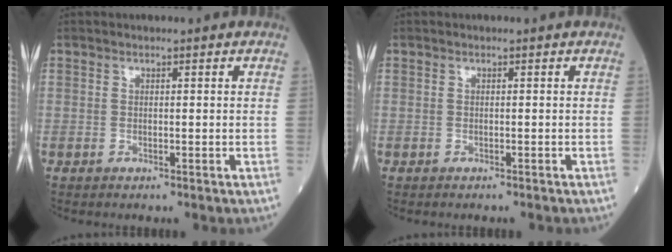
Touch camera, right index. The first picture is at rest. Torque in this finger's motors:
{"motor_torque": [-0.28, 0.08, -0.07, -0.02]}